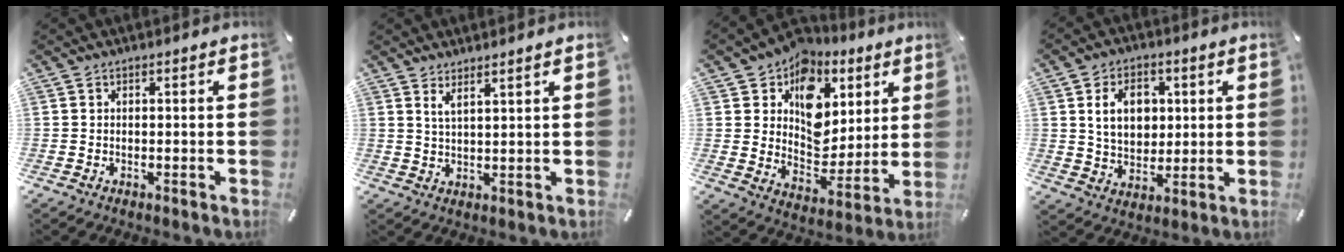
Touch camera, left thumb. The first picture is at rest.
{"total": 2.9, "force": [2.5, -0.3, 1.5], "torque": [-0.035, -0.010, 0.045]}
{"total": 12.0, "force": [5.6, 9.8, 4.3], "torque": [-0.064, -0.055, 0.104]}
{"total": 9.7, "force": [2.4, 7.6, 5.6], "torque": [-0.087, 0.005, 0.041]}